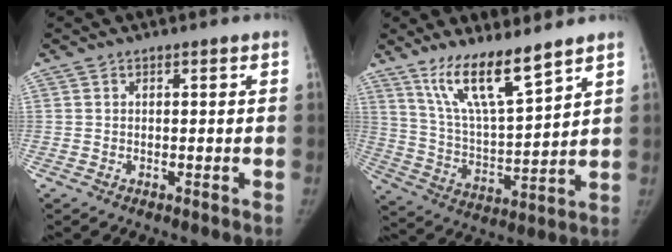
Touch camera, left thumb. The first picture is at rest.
{"total": 13.5, "force": [9.8, 2.4, 9.0], "torque": [-0.151, -0.064, 0.194]}